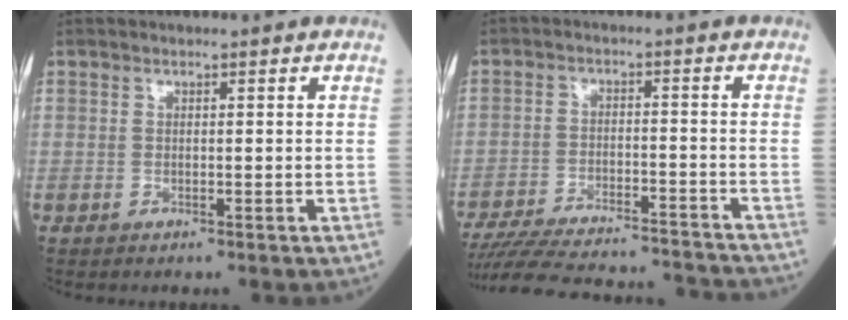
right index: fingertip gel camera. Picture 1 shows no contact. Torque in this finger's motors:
{"motor_torque": [-2.13, -0.01, -1.05, -0.21]}